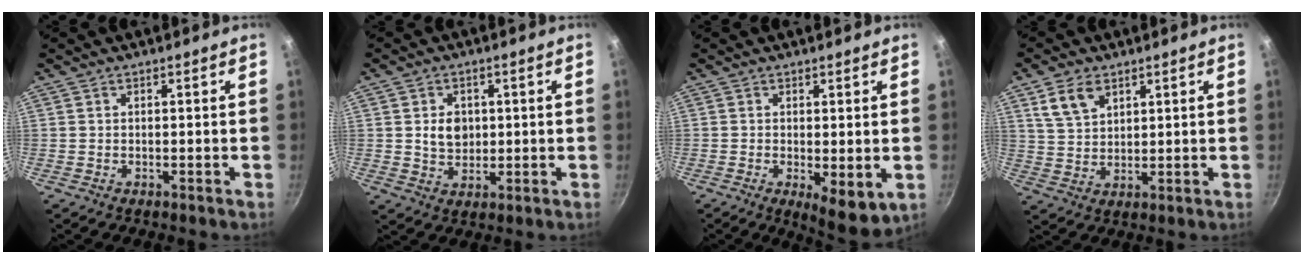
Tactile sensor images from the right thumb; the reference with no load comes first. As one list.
[{"total": 5.5, "force": [0.7, 4.3, 3.3], "torque": [-0.034, -0.006, 0.014]}, {"total": 6.9, "force": [-1.0, 2.4, 6.4], "torque": [-0.082, -0.018, -0.005]}, {"total": 6.7, "force": [3.7, 4.2, 3.7], "torque": [-0.057, -0.011, 0.076]}]